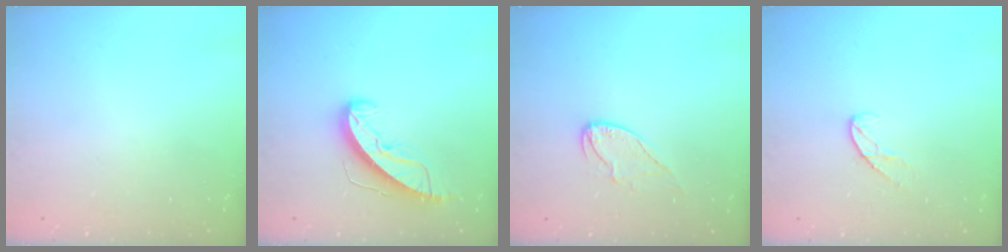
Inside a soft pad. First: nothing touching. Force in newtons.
{"total": 9.4, "press": 9.4, "slide": 0.5}
{"total": 7.1, "press": 7.1, "slide": 0.1}
{"total": 8.0, "press": 8.0, "slide": 0.7}